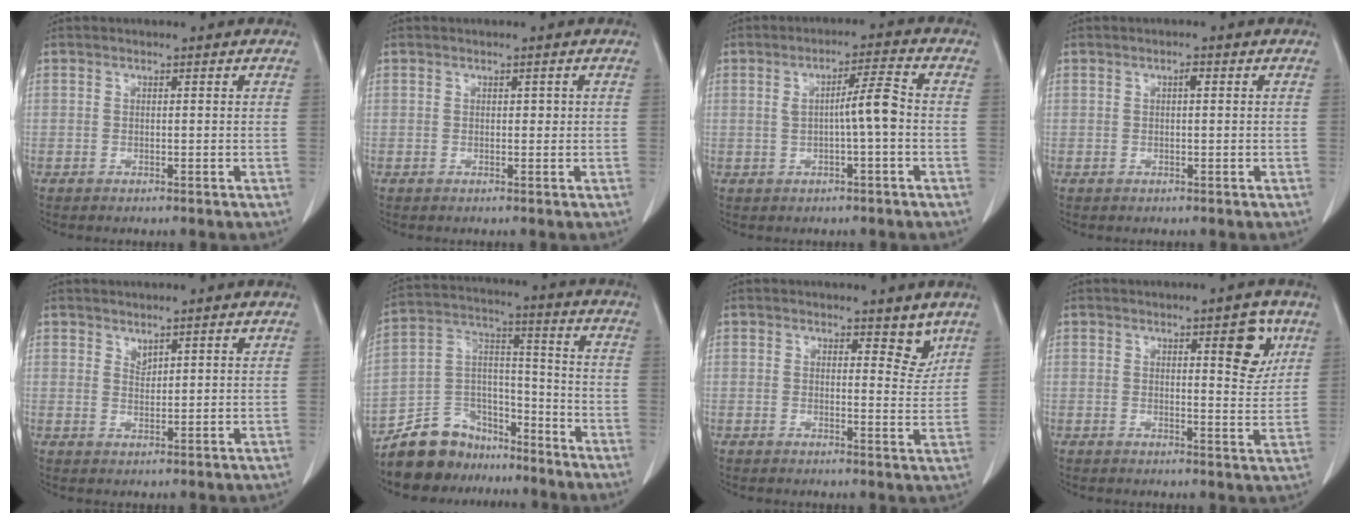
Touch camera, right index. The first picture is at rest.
{"total": 0.7, "force": [0.2, 0.5, 0.5], "torque": [-0.002, 0.001, 0.002]}
{"total": 5.3, "force": [-0.3, 0.1, 5.2], "torque": [-0.085, 0.010, -0.004]}
{"total": 0.9, "force": [0.2, 0.3, 0.9], "torque": [-0.014, 0.003, 0.002]}
{"total": 2.1, "force": [1.8, 0.8, 0.7], "torque": [-0.010, -0.001, 0.033]}
{"total": 11.4, "force": [-9.5, 6.2, 1.4], "torque": [-0.032, 0.058, -0.169]}
{"total": 3.9, "force": [2.9, 1.7, 1.9], "torque": [-0.005, -0.019, 0.034]}
{"total": 5.8, "force": [2.9, 1.6, 4.8], "torque": [-0.056, -0.009, 0.034]}